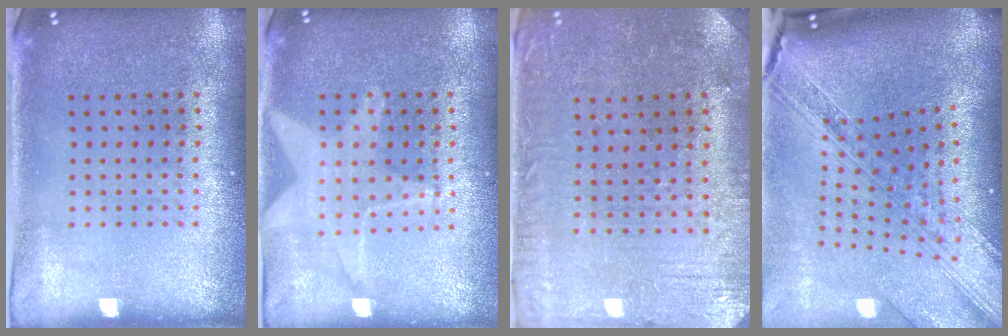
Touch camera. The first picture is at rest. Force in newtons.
{"total": 1.6, "press": 1.5, "slide": 0.6}
{"total": 0.7, "press": 0.6, "slide": 0.4}
{"total": 4.0, "press": 2.9, "slide": 2.7}